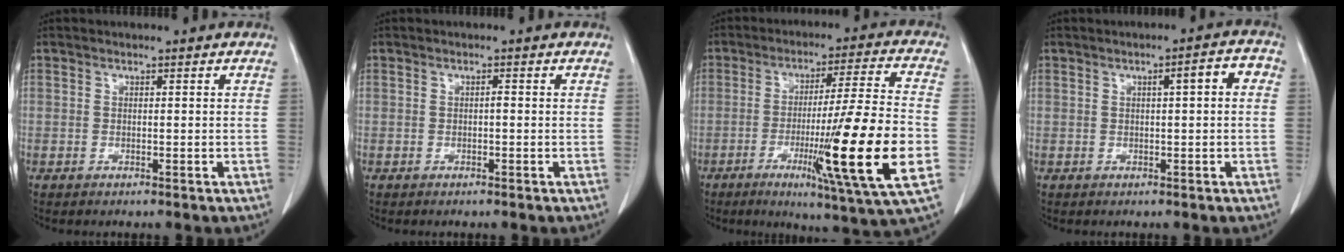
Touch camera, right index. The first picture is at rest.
{"total": 0.5, "force": [-0.1, 0.1, 0.5], "torque": [-0.009, 0.002, -0.002]}
{"total": 18.9, "force": [-4.9, -1.3, 18.2], "torque": [-0.284, -0.023, -0.080]}
{"total": 3.8, "force": [0.6, 0.7, 3.7], "torque": [-0.050, 0.016, 0.004]}